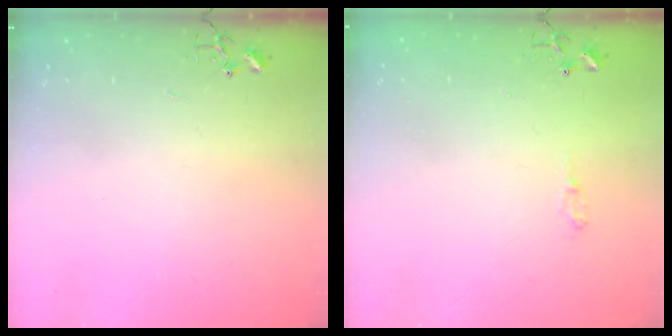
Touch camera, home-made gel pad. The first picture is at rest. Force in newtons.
{"total": 6.5, "press": 6.5, "slide": 0.6}